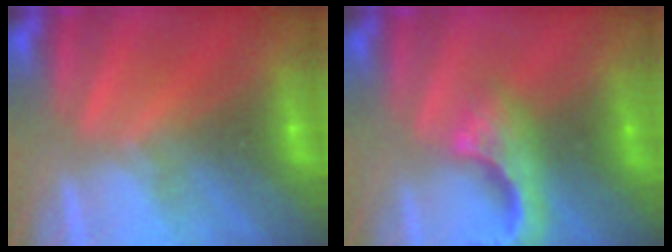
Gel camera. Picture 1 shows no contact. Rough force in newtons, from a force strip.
{"total": 4.8}